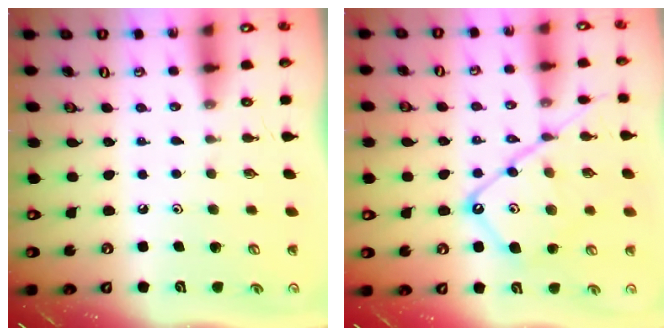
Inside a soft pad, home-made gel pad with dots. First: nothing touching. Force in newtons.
{"total": 15.7, "press": 15.6, "slide": 1.4}